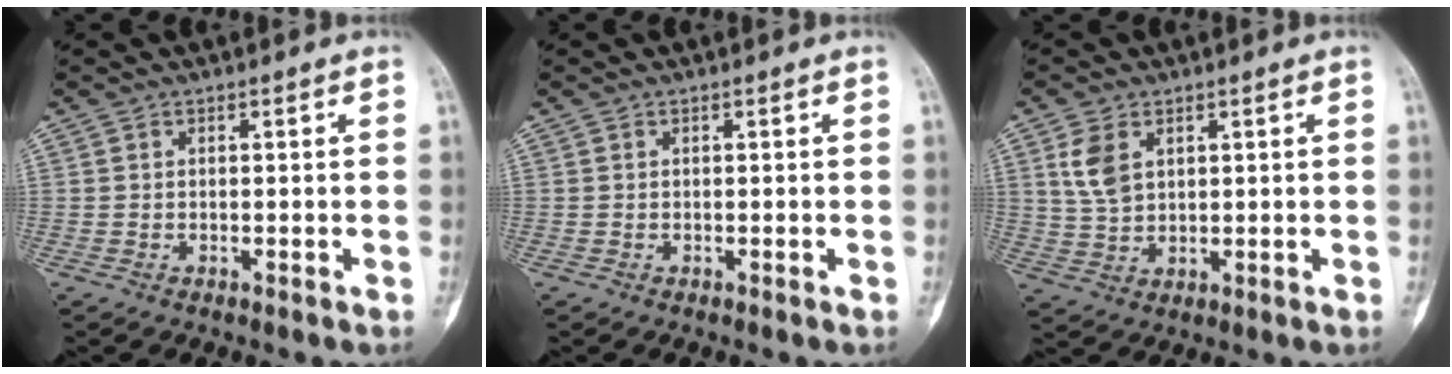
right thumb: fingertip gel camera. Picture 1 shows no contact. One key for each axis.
{"total": 0.0}
{"total": 6.3, "fx": 2.5, "fy": 4.1, "fz": 4.2, "tx": -0.072, "ty": -0.006, "tz": 0.056}